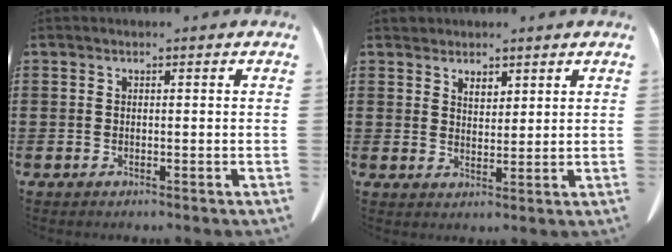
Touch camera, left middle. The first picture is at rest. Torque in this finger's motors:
{"motor_torque": [0.02, 0.00, 0.01, 0.03]}